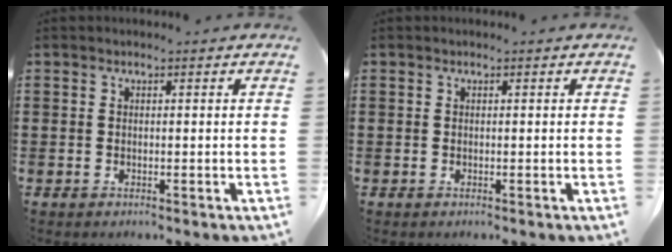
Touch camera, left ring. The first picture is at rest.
{"total": 0.0}